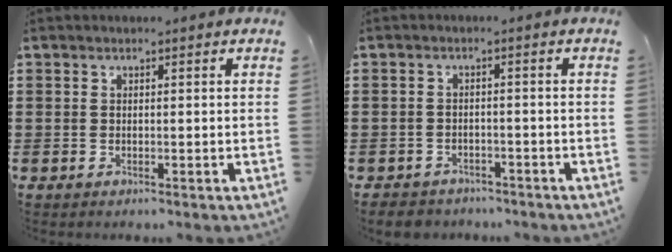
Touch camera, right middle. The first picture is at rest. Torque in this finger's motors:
{"motor_torque": [0.01, 0.00, 0.01, 0.03]}